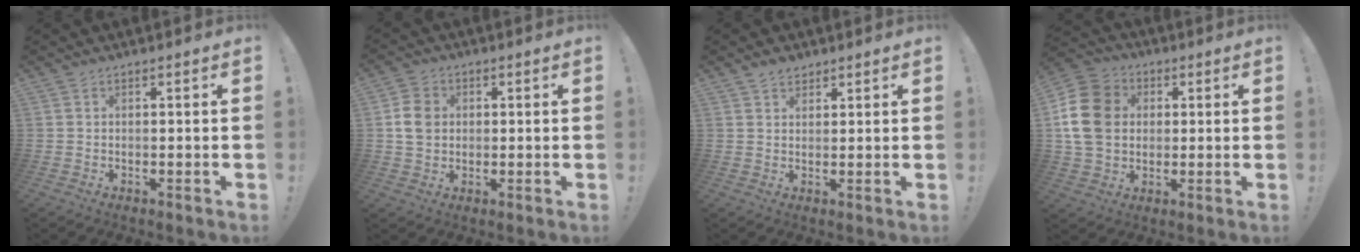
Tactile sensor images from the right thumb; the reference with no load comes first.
{"total": 6.9, "force": [0.9, 5.9, 3.6], "torque": [-0.062, 0.010, 0.019]}
{"total": 3.0, "force": [2.3, 1.8, 0.7], "torque": [-0.010, -0.009, 0.042]}
{"total": 15.8, "force": [2.1, 12.7, 9.1], "torque": [-0.169, 0.009, 0.045]}